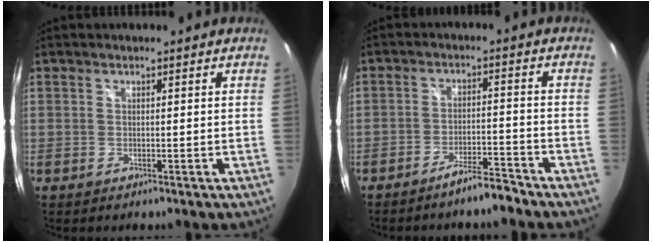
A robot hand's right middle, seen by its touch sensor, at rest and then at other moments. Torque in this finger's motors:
{"motor_torque": [1.17, -0.71, 0.16, 0.07]}